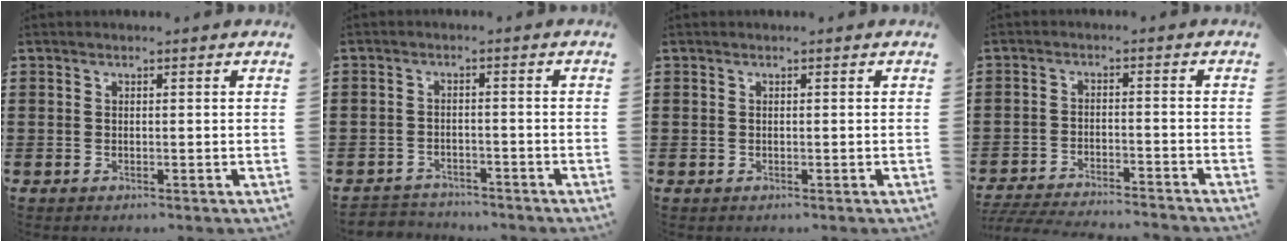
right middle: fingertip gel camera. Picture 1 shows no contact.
{"total": 2.8, "force": [-2.7, 0.7, -0.3], "torque": [-0.003, -0.002, -0.062]}
{"total": 0.0}
{"total": 4.5, "force": [-4.4, -0.1, 0.8], "torque": [-0.029, -0.008, -0.095]}